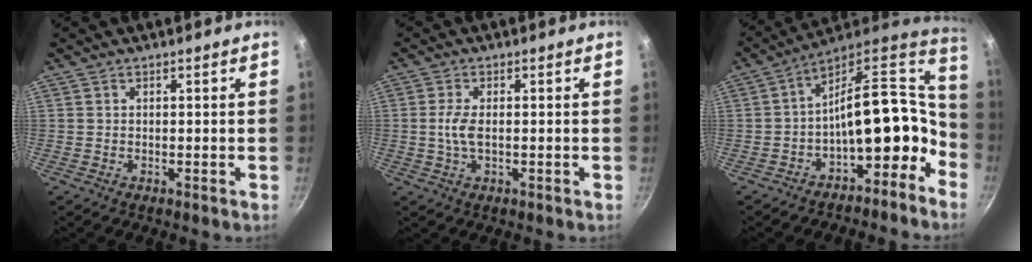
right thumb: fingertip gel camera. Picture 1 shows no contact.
{"total": 3.7, "force": [-0.1, 1.6, 3.3], "torque": [-0.079, 0.002, -0.005]}
{"total": 18.0, "force": [-6.6, 10.4, 13.2], "torque": [-0.131, 0.093, -0.098]}